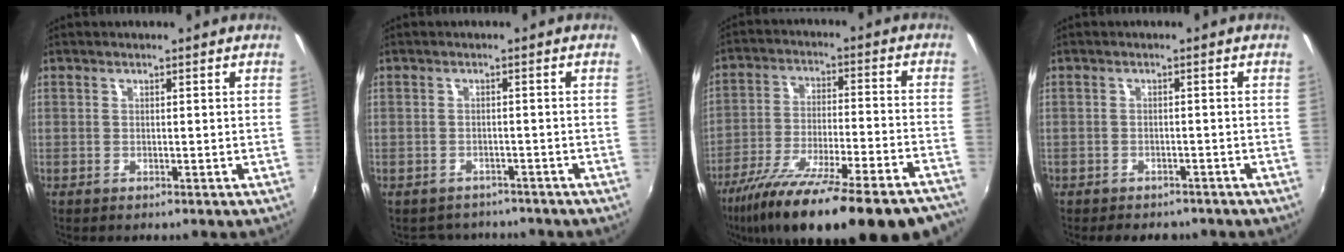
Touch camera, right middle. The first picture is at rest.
{"total": 5.4, "force": [-4.8, 2.2, 0.8], "torque": [-0.024, -0.006, -0.068]}
{"total": 29.9, "force": [-24.2, 4.9, 16.8], "torque": [-0.286, -0.079, -0.353]}
{"total": 5.1, "force": [-4.2, 2.4, 1.6], "torque": [-0.041, -0.006, -0.059]}